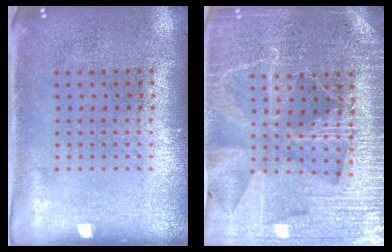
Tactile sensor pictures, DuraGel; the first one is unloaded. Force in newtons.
{"total": 4.2, "press": 3.9, "slide": 1.3}